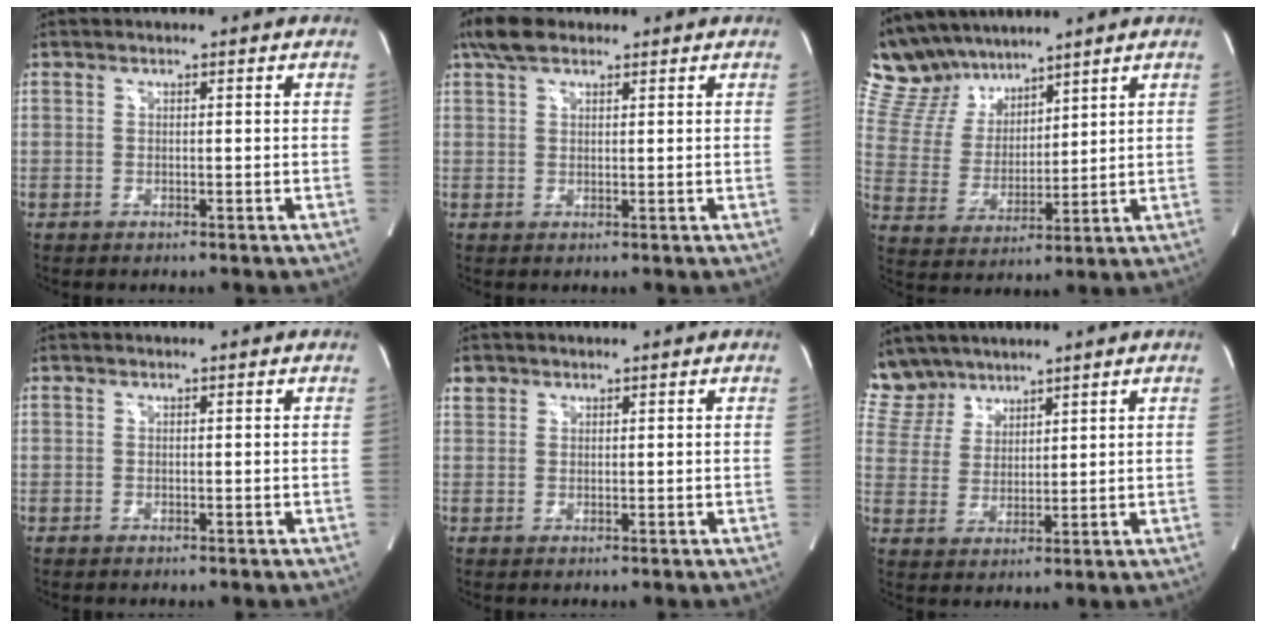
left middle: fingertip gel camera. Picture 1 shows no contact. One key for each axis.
{"total": 4.5, "fx": 3.2, "fy": 2.0, "fz": 2.4, "tx": -0.059, "ty": 0.021, "tz": 0.065}
{"total": 11.7, "fx": 10.2, "fy": 4.8, "fz": 3.0, "tx": -0.076, "ty": 0.026, "tz": 0.207}
{"total": 0.0}
{"total": 1.6, "fx": 1.1, "fy": 1.2, "fz": 0.1, "tx": 0.005, "ty": 0.008, "tz": 0.017}
{"total": 6.8, "fx": 6.0, "fy": 3.0, "fz": 0.3, "tx": -0.013, "ty": 0.010, "tz": 0.135}